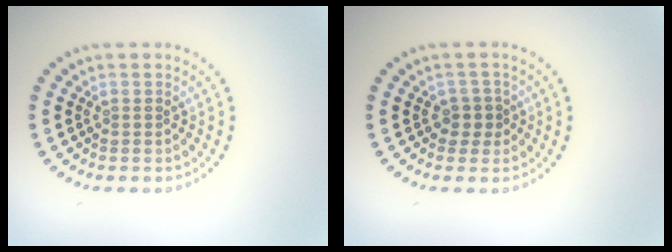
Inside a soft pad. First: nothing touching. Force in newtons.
{"total": 1.6, "press": 1.4, "slide": 0.9}